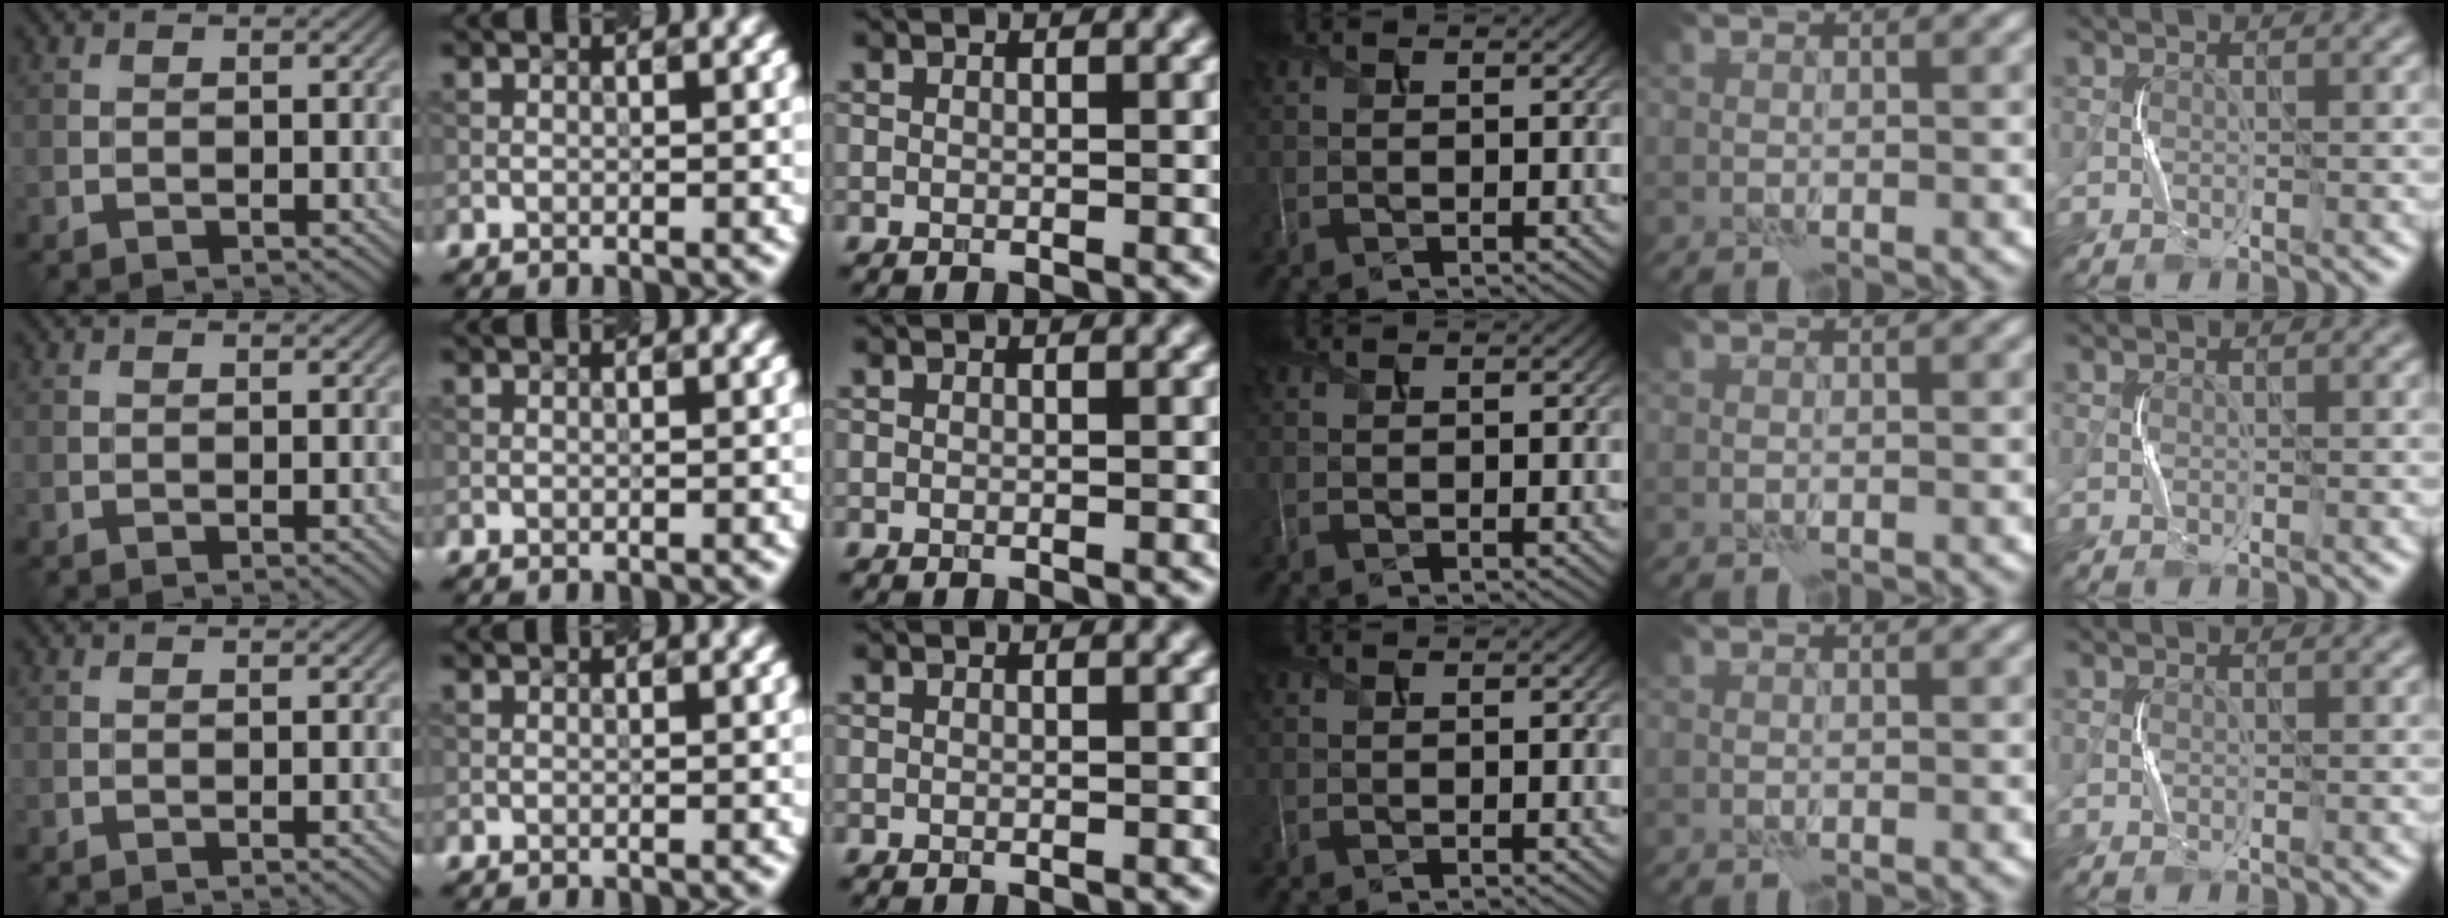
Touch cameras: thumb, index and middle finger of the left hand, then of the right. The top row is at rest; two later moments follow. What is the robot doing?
{"motion": "squeeze", "object": "paper clamp"}